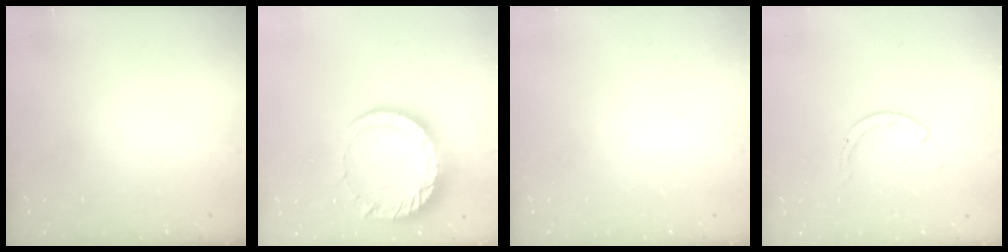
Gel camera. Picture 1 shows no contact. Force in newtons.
{"total": 14.0, "press": 14.0, "slide": 1.2}
{"total": 0.0}
{"total": 0.9, "press": 0.9, "slide": 0.1}